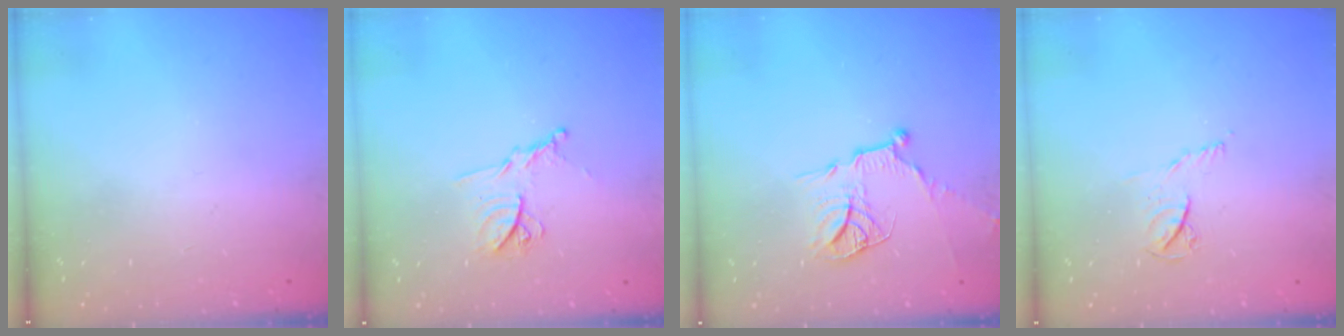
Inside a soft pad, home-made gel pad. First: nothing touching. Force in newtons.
{"total": 11.0, "press": 11.0, "slide": 0.4}
{"total": 14.1, "press": 14.1, "slide": 1.4}
{"total": 5.4, "press": 5.3, "slide": 0.7}